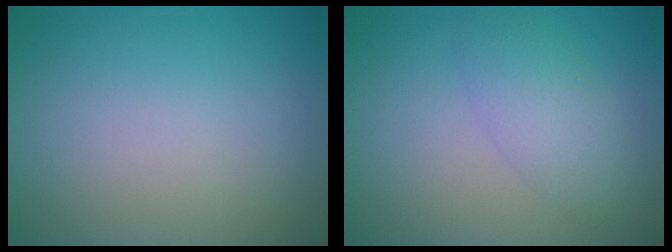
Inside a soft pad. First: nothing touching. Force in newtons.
{"total": 3.3, "press": 3.3, "slide": 0.1}